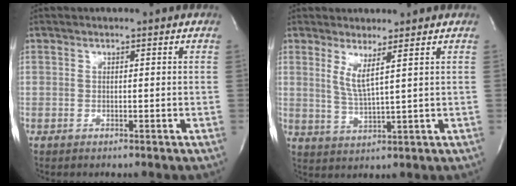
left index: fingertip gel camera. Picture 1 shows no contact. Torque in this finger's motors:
{"motor_torque": [-0.09, -0.03, 0.18, 0.02]}